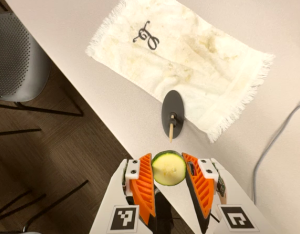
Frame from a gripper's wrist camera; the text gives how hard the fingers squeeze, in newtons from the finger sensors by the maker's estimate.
{"total": 8.6, "left": 8.3, "right": 8.8}